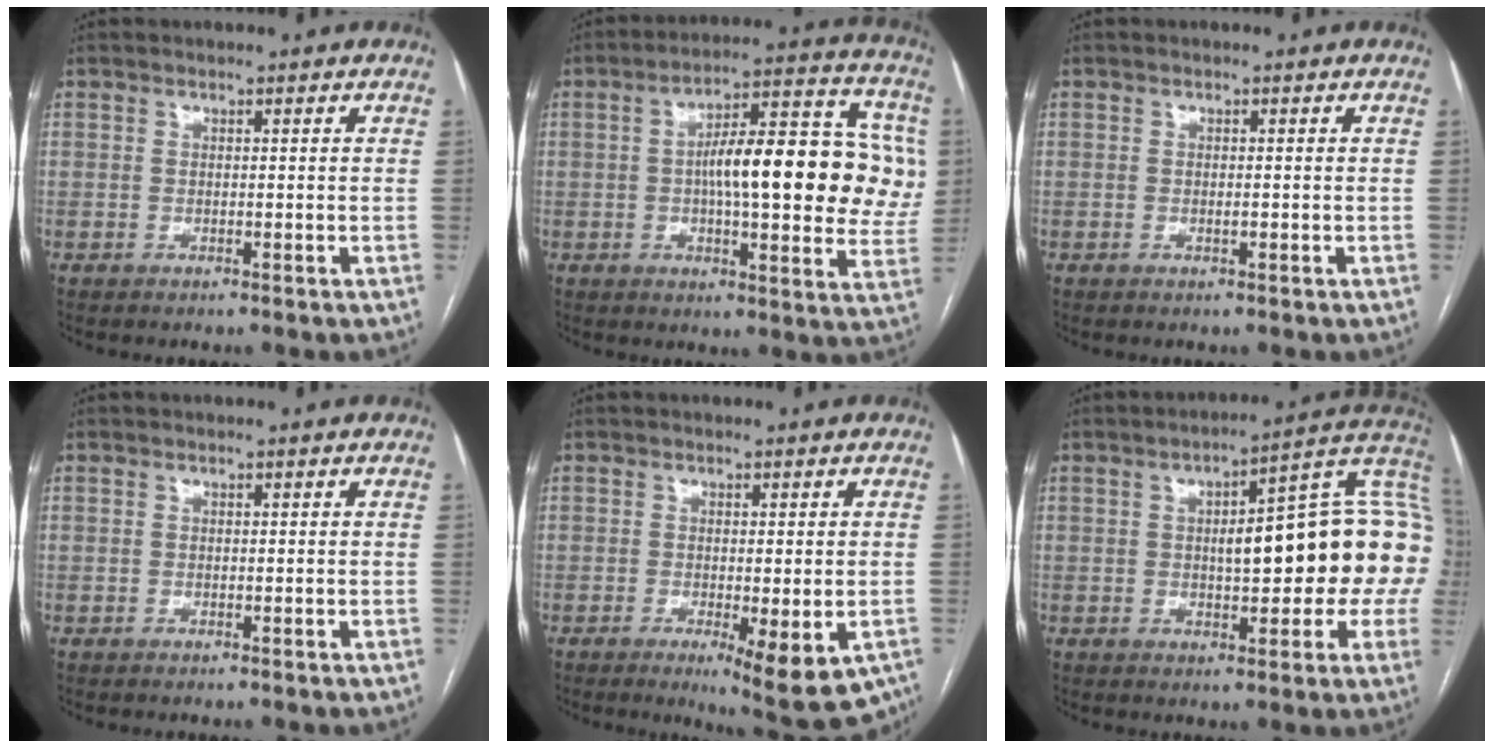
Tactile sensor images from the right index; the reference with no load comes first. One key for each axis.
{"total": 20.2, "fx": 1.3, "fy": 5.8, "fz": 19.3, "tx": -0.247, "ty": 0.040, "tz": 0.018}
{"total": 0.9, "fx": -0.3, "fy": 0.2, "fz": 0.8, "tx": -0.015, "ty": 0.000, "tz": -0.002}
{"total": 0.0}
{"total": 10.3, "fx": -5.3, "fy": 3.0, "fz": 8.3, "tx": -0.086, "ty": -0.014, "tz": -0.073}
{"total": 20.8, "fx": 1.4, "fy": 5.4, "fz": 20.0, "tx": -0.227, "ty": 0.052, "tz": 0.025}